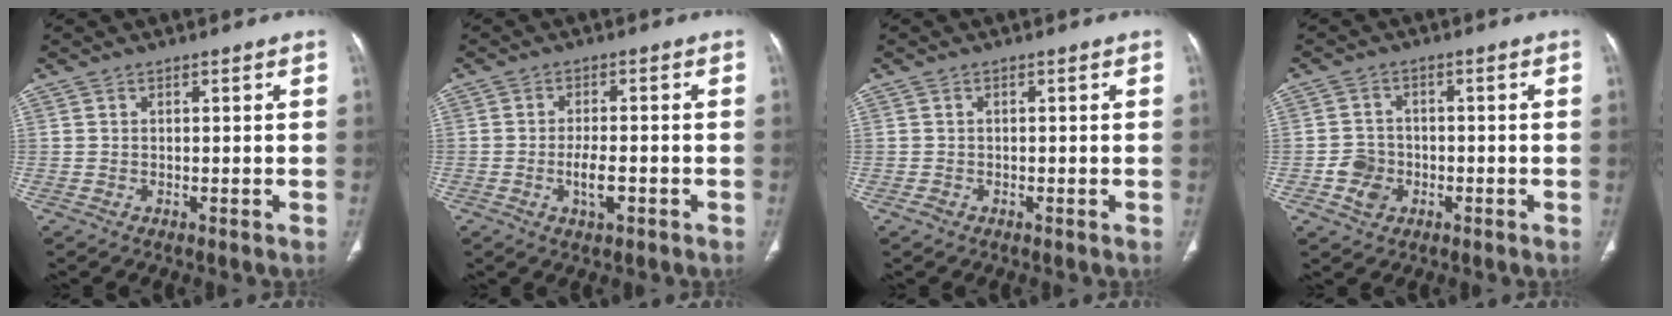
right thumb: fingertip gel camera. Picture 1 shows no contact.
{"total": 4.4, "force": [-1.5, 1.8, 3.7], "torque": [-0.065, 0.003, -0.025]}
{"total": 0.8, "force": [-0.5, 0.6, 0.2], "torque": [-0.003, 0.001, -0.011]}
{"total": 4.7, "force": [-1.6, 4.0, 1.8], "torque": [-0.016, 0.012, -0.027]}